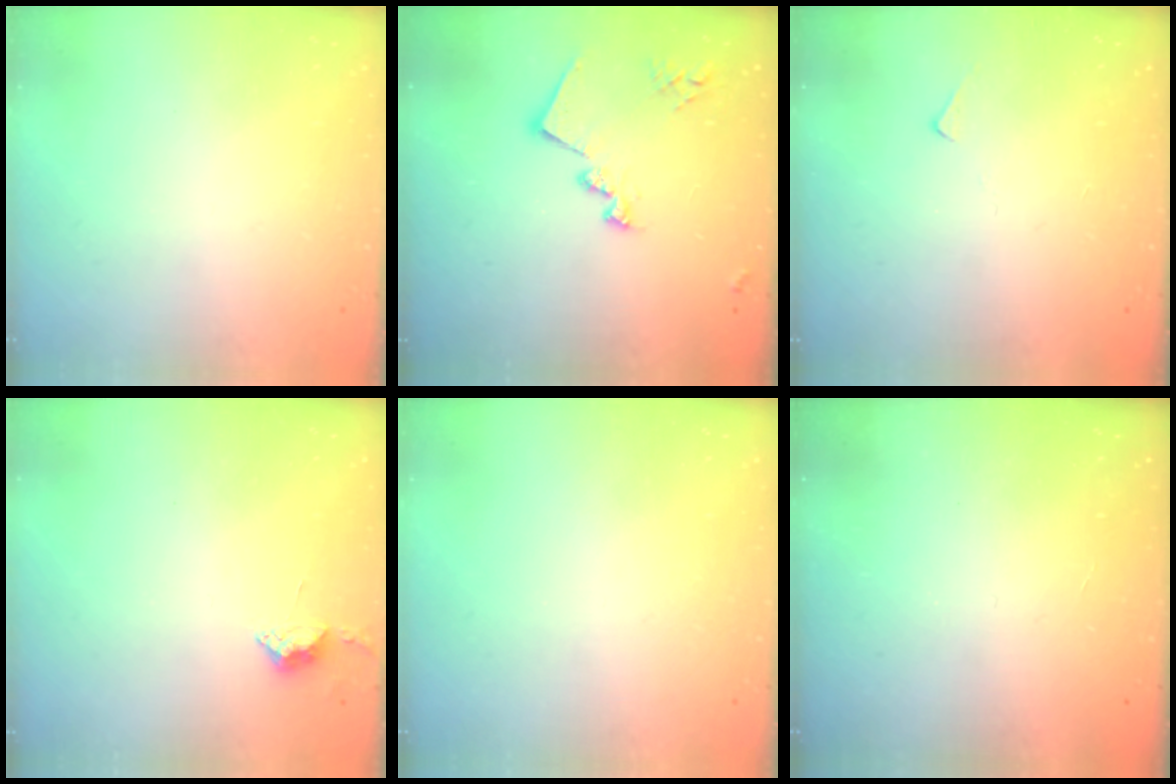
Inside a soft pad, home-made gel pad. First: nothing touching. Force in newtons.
{"total": 14.3, "press": 14.3, "slide": 1.1}
{"total": 4.4, "press": 4.4, "slide": 0.6}
{"total": 3.9, "press": 3.9, "slide": 0.5}
{"total": 0.0}
{"total": 2.1, "press": 2.1, "slide": 0.4}